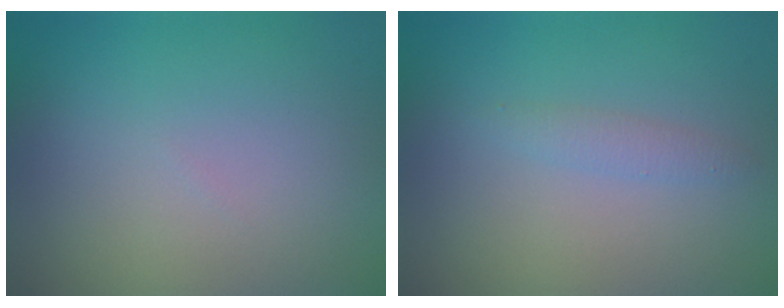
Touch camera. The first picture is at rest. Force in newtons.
{"total": 1.2, "press": 1.2, "slide": 0.0}